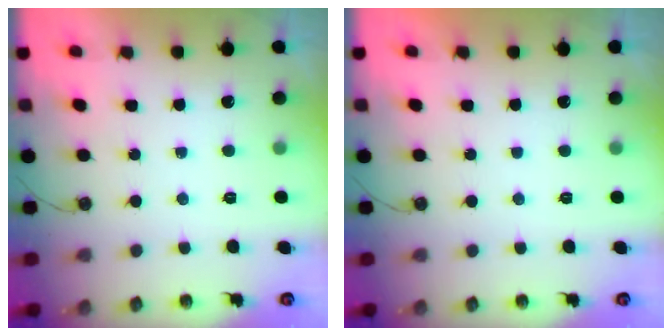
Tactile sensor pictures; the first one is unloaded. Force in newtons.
{"total": 0.0}